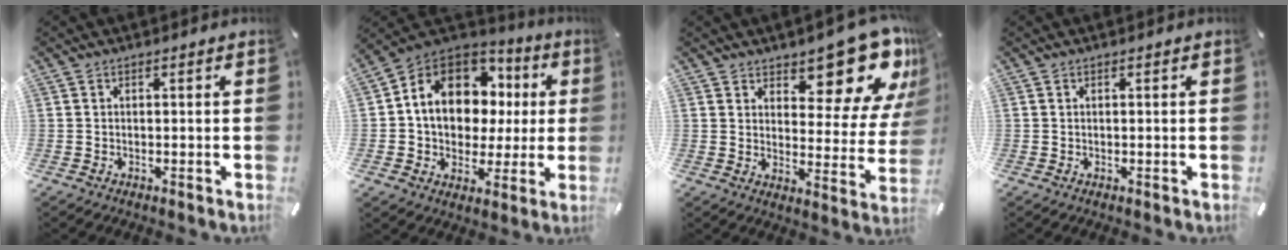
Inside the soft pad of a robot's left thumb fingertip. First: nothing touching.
{"total": 13.4, "force": [3.9, 10.8, 6.9], "torque": [-0.139, -0.022, 0.076]}
{"total": 15.7, "force": [11.9, 6.4, 8.0], "torque": [-0.082, -0.107, 0.197]}
{"total": 0.0}